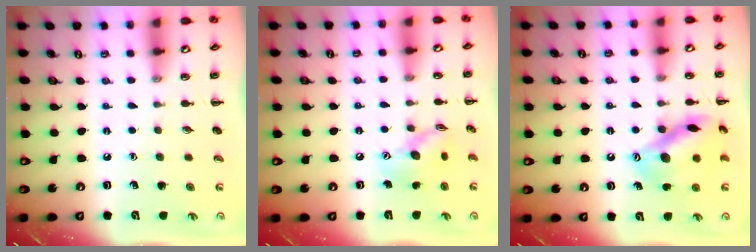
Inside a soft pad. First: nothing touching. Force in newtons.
{"total": 10.4, "press": 10.4, "slide": 1.0}
{"total": 14.8, "press": 14.7, "slide": 0.8}